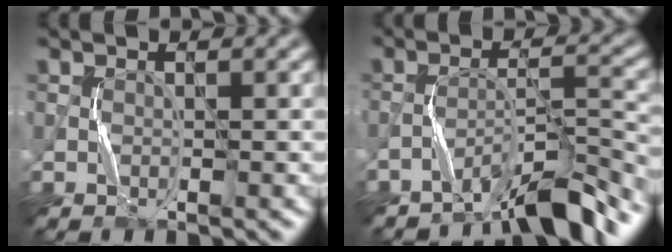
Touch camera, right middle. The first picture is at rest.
{"total": 5.8, "force": [-5.2, 0.4, 2.7], "torque": [-0.041, 0.008, -0.090]}